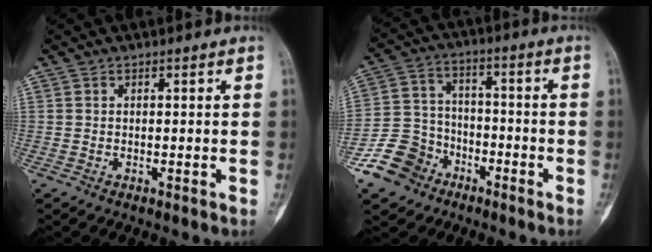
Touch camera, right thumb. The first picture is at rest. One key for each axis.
{"total": 10.6, "fx": -6.6, "fy": 8.0, "fz": 2.4, "tx": -0.022, "ty": 0.059, "tz": -0.126}